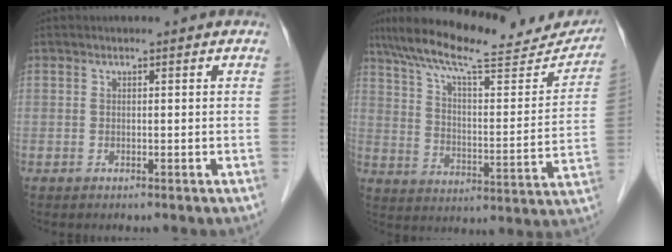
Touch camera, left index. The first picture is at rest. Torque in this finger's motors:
{"motor_torque": [0.92, -1.22, 0.32, 0.07]}